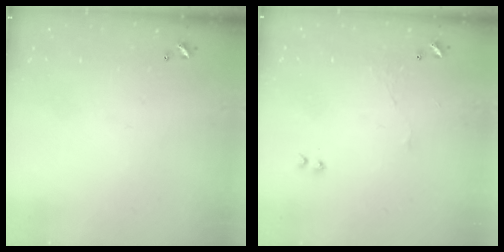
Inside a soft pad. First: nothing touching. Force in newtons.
{"total": 2.4, "press": 2.3, "slide": 0.6}